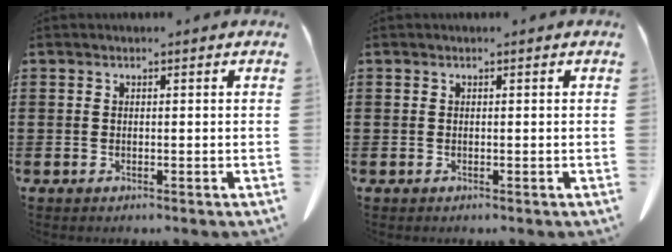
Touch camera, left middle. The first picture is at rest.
{"total": 0.0}